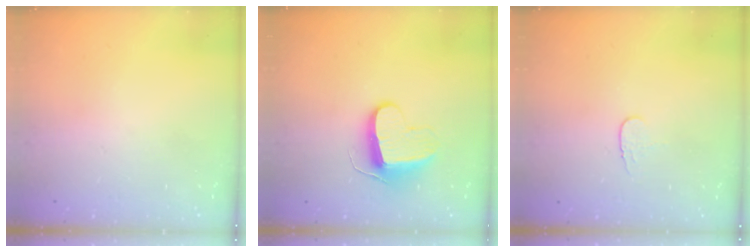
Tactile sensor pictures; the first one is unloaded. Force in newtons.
{"total": 9.8, "press": 9.8, "slide": 0.2}
{"total": 3.8, "press": 3.8, "slide": 0.4}